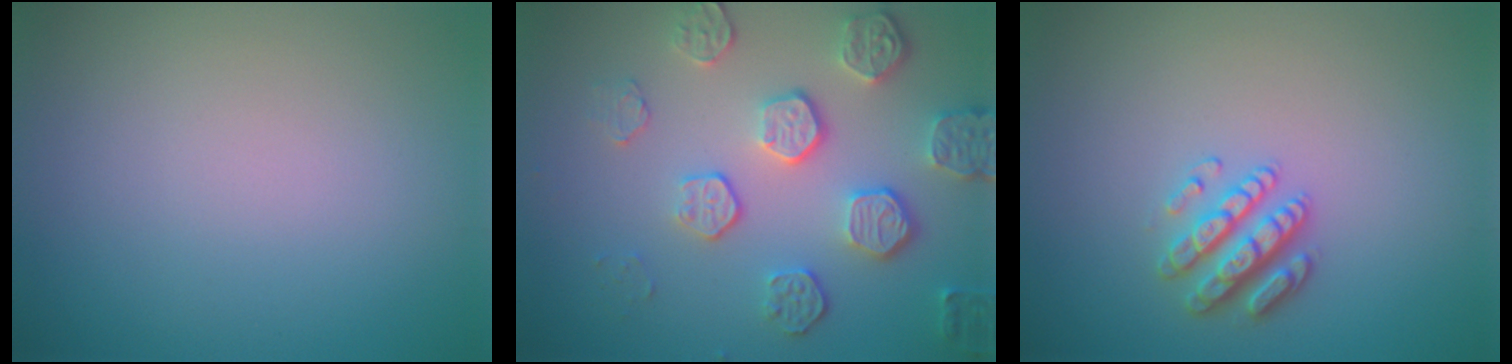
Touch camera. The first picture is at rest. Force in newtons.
{"total": 5.4, "press": 4.2, "slide": 3.3}
{"total": 2.8, "press": 2.7, "slide": 0.8}